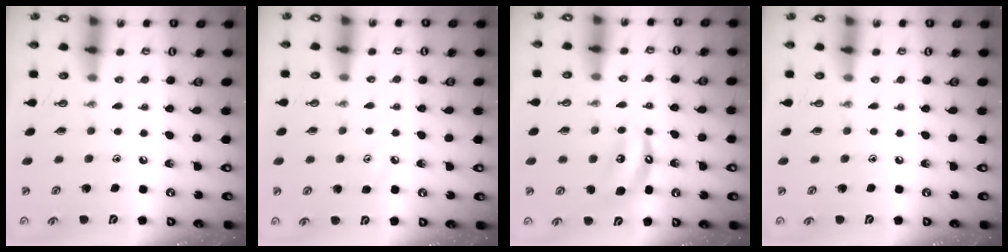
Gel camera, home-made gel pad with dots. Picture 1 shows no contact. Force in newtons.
{"total": 3.8, "press": 3.8, "slide": 0.6}
{"total": 6.4, "press": 6.4, "slide": 0.7}
{"total": 0.0}